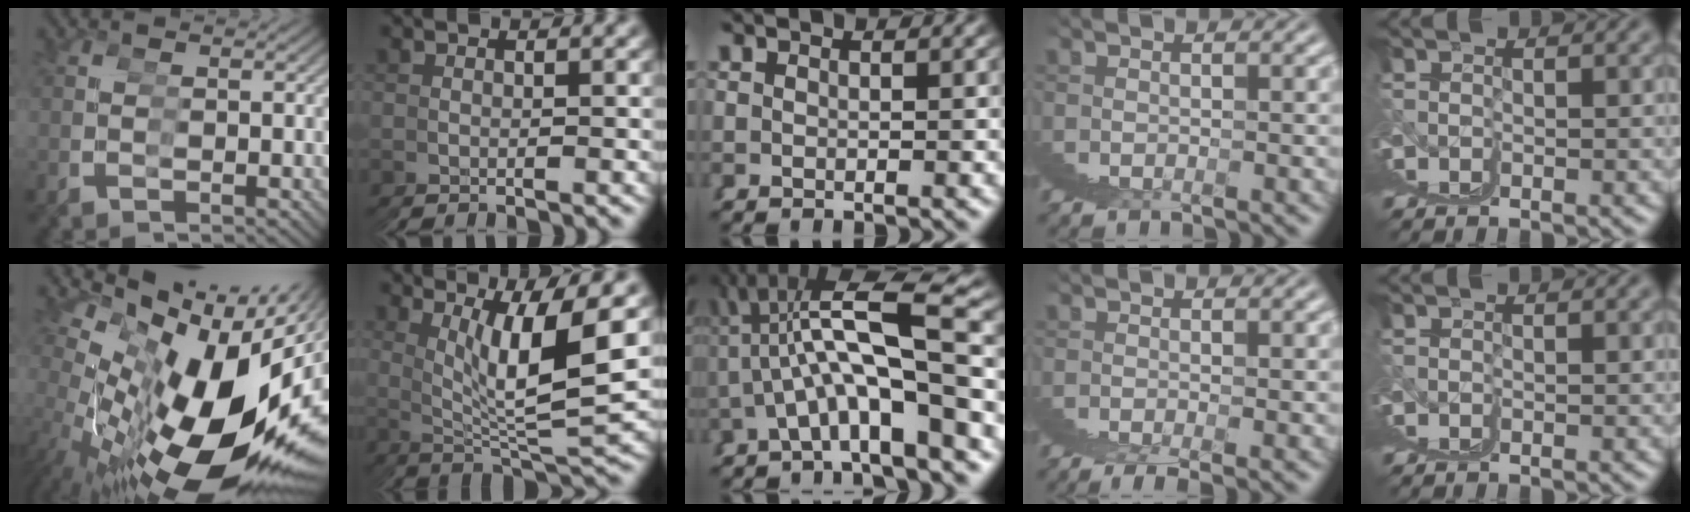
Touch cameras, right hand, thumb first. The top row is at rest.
{"thumb": {"total": 22.1, "force": [-1.4, 13.6, 17.4], "torque": [-0.286, -0.041, 0.002]}, "index": {"total": 7.8, "force": [2.3, 2.2, 7.0], "torque": [-0.131, -0.007, 0.042]}, "middle": {"total": 9.3, "force": [1.7, 3.5, 8.5], "torque": [-0.126, 0.012, 0.026]}, "ring": {"total": 1.7, "force": [1.1, -0.8, 0.9], "torque": [0.002, 0.019, 0.012]}}